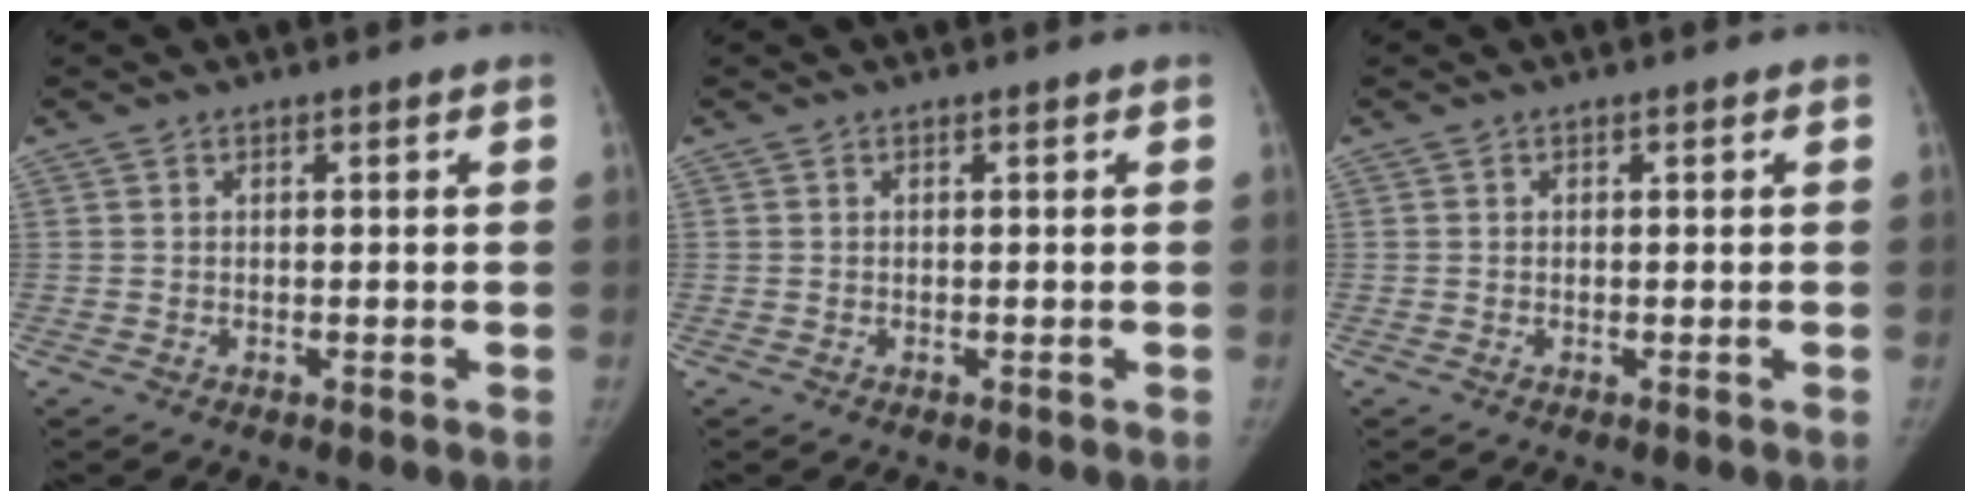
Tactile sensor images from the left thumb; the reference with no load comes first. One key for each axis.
{"total": 0.0}
{"total": 0.0}